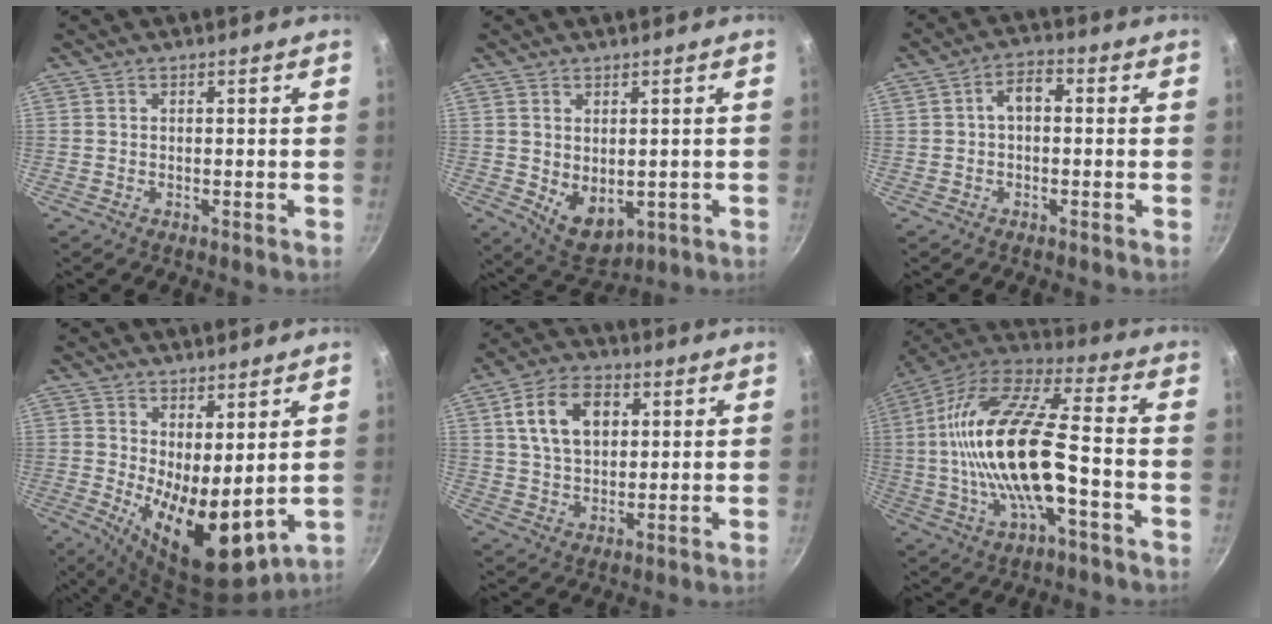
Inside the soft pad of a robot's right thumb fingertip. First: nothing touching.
{"total": 7.1, "force": [0.1, 4.7, 5.2], "torque": [-0.069, -0.019, 0.021]}
{"total": 4.7, "force": [0.2, 2.9, 3.7], "torque": [-0.049, 0.017, -0.002]}
{"total": 13.1, "force": [1.2, 5.8, 11.7], "torque": [-0.160, -0.031, 0.034]}
{"total": 11.5, "force": [3.1, 7.7, 8.0], "torque": [-0.120, 0.006, 0.051]}
{"total": 23.0, "force": [-3.5, 8.9, 20.9], "torque": [-0.403, 0.031, -0.077]}